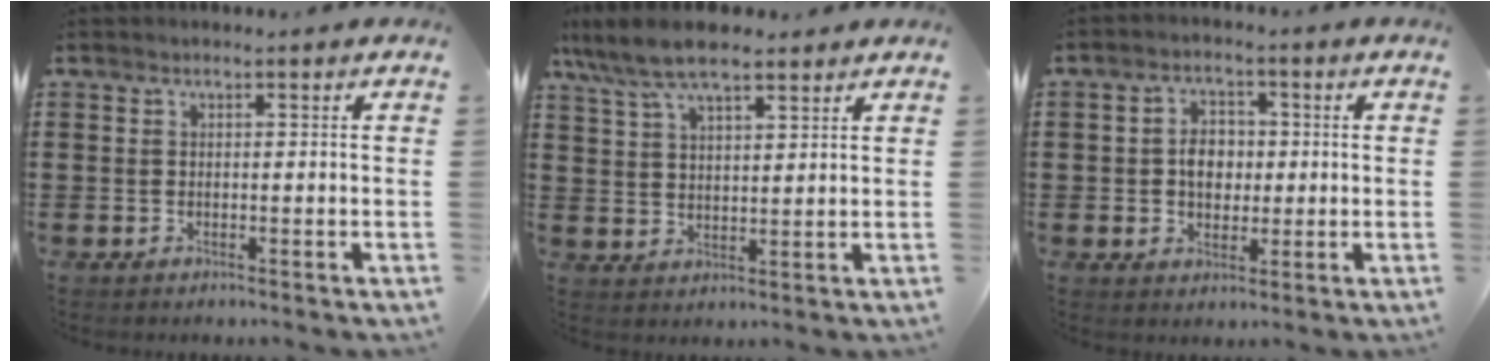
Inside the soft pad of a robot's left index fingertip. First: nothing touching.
{"total": 8.0, "force": [6.3, 2.5, 4.1], "torque": [-0.099, -0.007, 0.117]}
{"total": 4.7, "force": [0.0, 3.4, 3.2], "torque": [-0.063, 0.009, -0.006]}